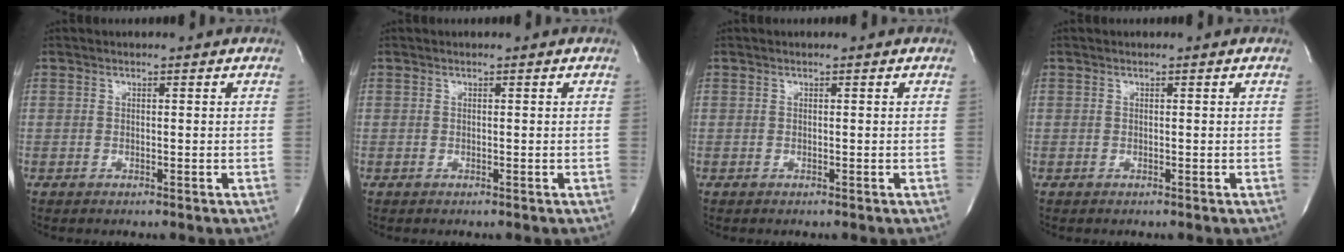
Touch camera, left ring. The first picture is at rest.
{"total": 0.0}
{"total": 0.0}
{"total": 0.0}